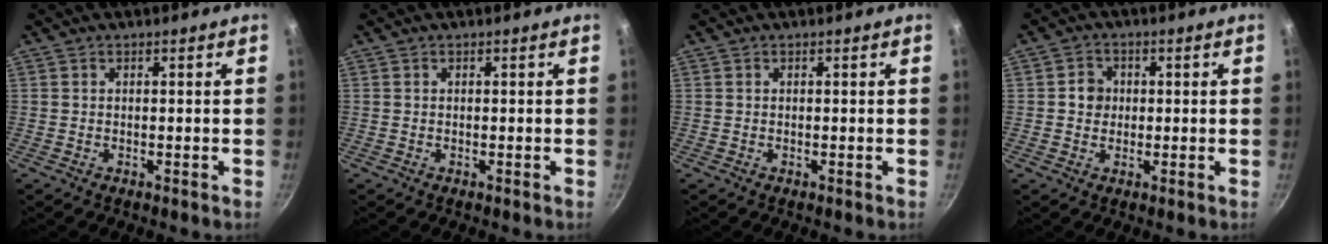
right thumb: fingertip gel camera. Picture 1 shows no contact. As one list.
[{"total": 0.0}, {"total": 0.0}, {"total": 3.6, "force": [0.1, 3.3, 1.4], "torque": [-0.002, 0.006, -0.002]}]